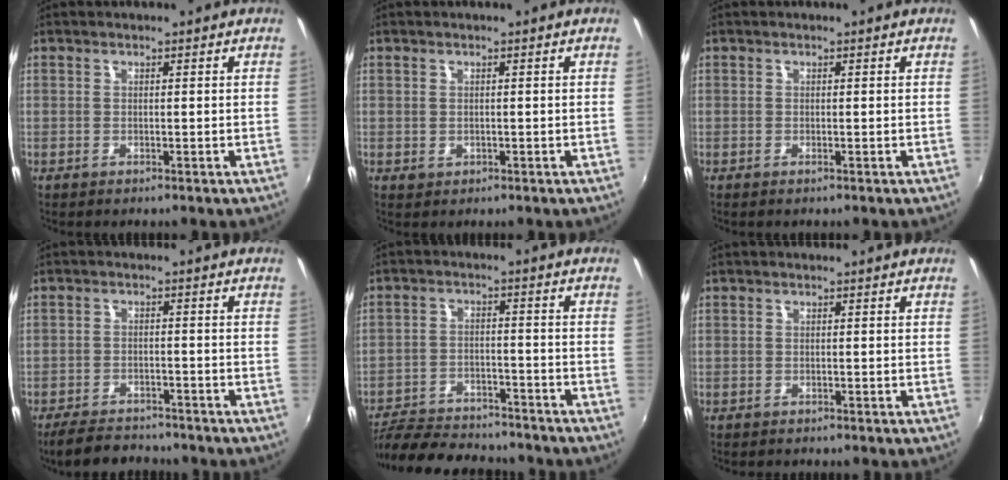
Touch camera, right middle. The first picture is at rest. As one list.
[{"total": 0.8, "force": [0.0, 0.7, 0.3], "torque": [-0.002, -0.001, 0.001]}, {"total": 0.0}, {"total": 8.6, "force": [-7.5, 2.9, 2.9], "torque": [-0.082, -0.008, -0.117]}, {"total": 16.3, "force": [-14.3, 4.9, 6.1], "torque": [-0.142, -0.006, -0.213]}, {"total": 0.6, "force": [-0.5, 0.3, -0.1], "torque": [-0.001, -0.001, -0.009]}]